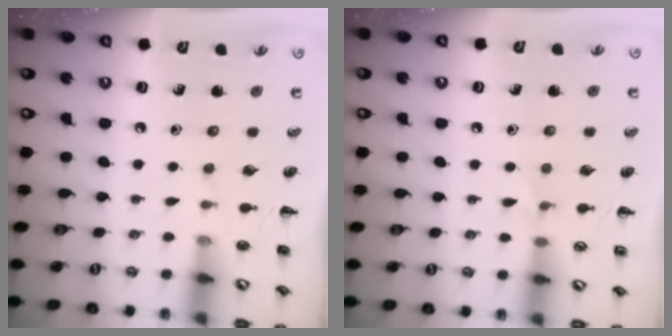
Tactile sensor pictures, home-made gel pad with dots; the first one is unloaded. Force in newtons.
{"total": 4.6, "press": 4.5, "slide": 1.1}